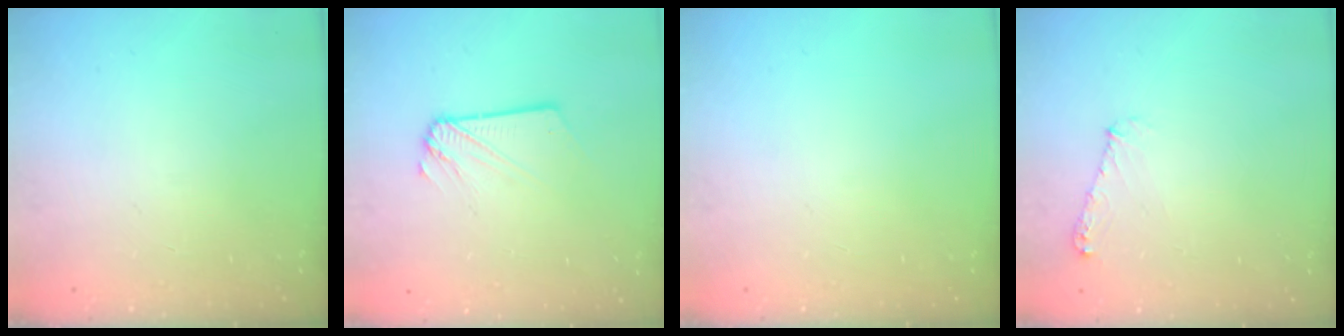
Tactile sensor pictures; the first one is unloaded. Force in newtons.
{"total": 2.5, "press": 2.5, "slide": 0.1}
{"total": 0.0}
{"total": 5.7, "press": 5.7, "slide": 0.5}